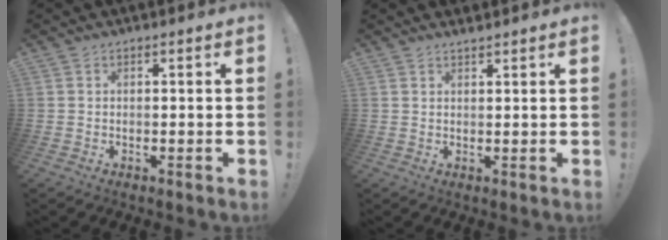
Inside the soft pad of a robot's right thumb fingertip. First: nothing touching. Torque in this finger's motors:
{"motor_torque": [-0.09, 0.10, -0.41, 0.64, 0.00]}